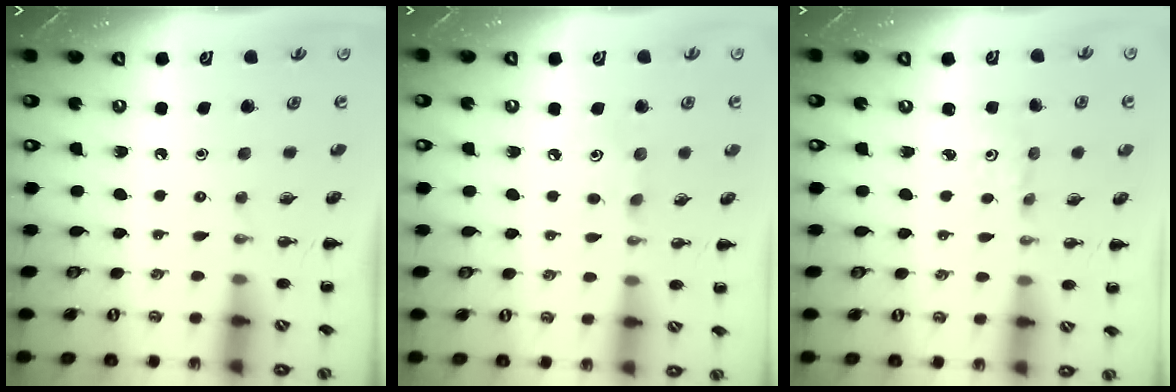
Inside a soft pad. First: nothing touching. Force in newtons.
{"total": 3.4, "press": 3.3, "slide": 1.0}
{"total": 0.9, "press": 0.9, "slide": 0.3}